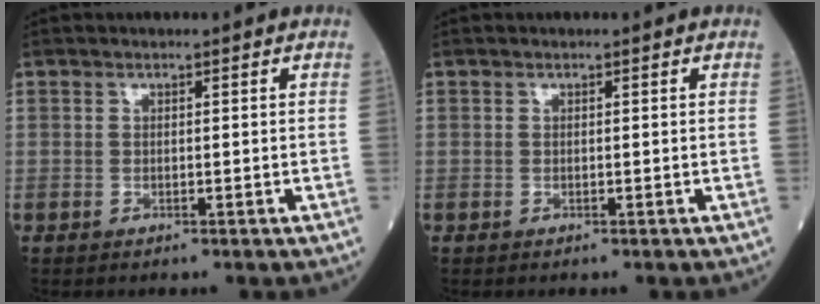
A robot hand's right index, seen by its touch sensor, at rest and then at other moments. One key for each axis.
{"total": 0.0}